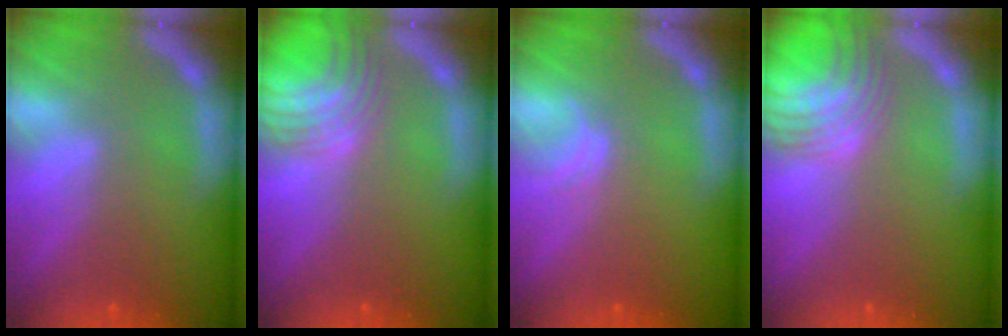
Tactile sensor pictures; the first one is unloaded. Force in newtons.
{"total": 7.5}
{"total": 1.0}
{"total": 8.5}